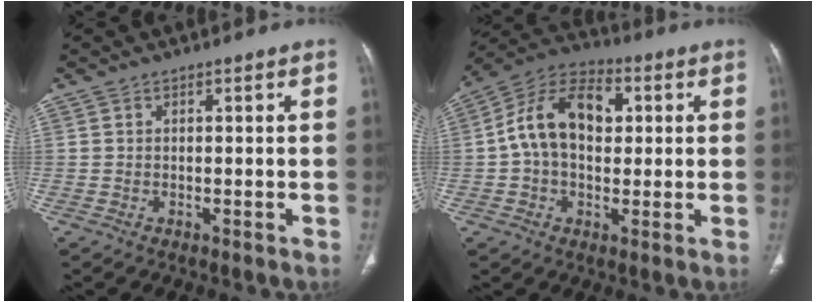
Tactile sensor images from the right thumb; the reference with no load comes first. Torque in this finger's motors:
{"motor_torque": [1.71, 1.70, 0.81, -0.59, 0.16]}